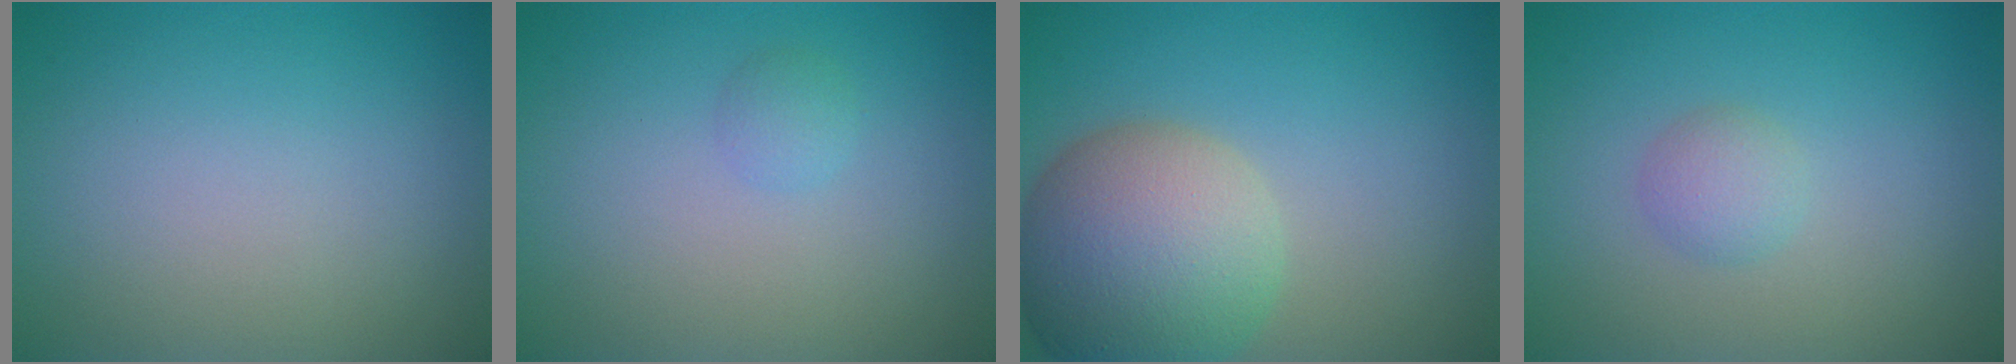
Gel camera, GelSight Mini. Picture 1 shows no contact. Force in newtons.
{"total": 0.9, "press": 0.8, "slide": 0.1}
{"total": 9.6, "press": 9.6, "slide": 0.6}
{"total": 1.6, "press": 1.6, "slide": 0.1}